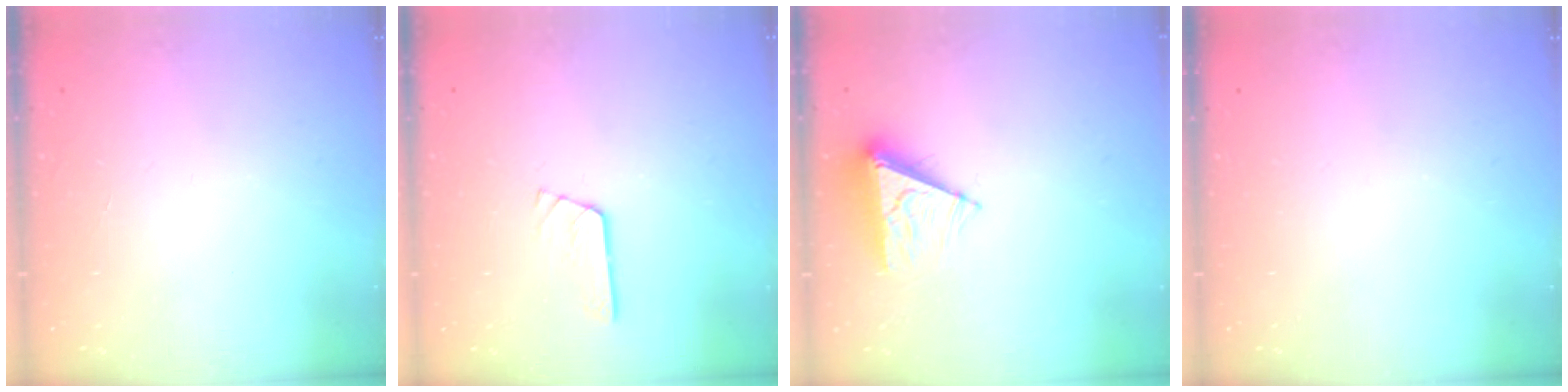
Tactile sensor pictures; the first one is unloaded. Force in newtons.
{"total": 4.1, "press": 4.1, "slide": 0.3}
{"total": 7.9, "press": 7.9, "slide": 0.3}
{"total": 0.0}